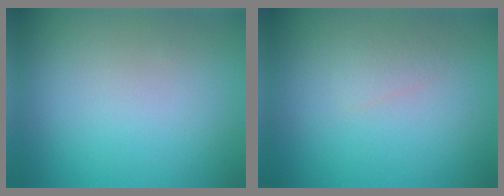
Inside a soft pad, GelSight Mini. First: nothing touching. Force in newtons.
{"total": 0.9, "press": 0.9, "slide": 0.1}